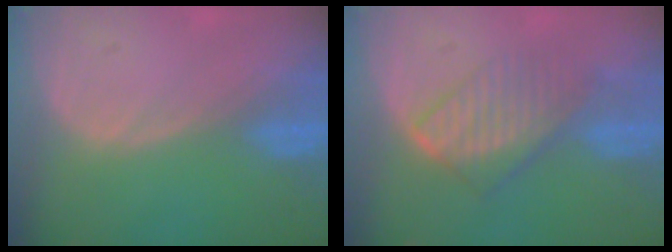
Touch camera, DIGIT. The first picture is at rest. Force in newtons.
{"total": 6.6, "press": 6.3, "slide": 1.9}